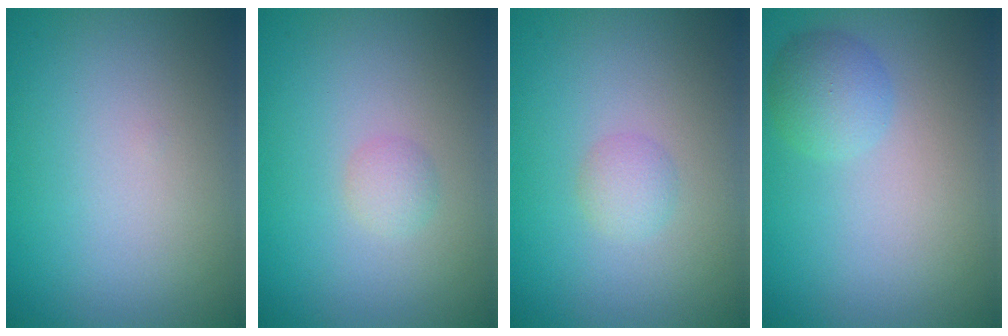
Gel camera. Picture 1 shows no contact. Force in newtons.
{"total": 1.2, "press": 1.2, "slide": 0.0}
{"total": 1.3, "press": 1.3, "slide": 0.1}
{"total": 2.5, "press": 2.5, "slide": 0.1}